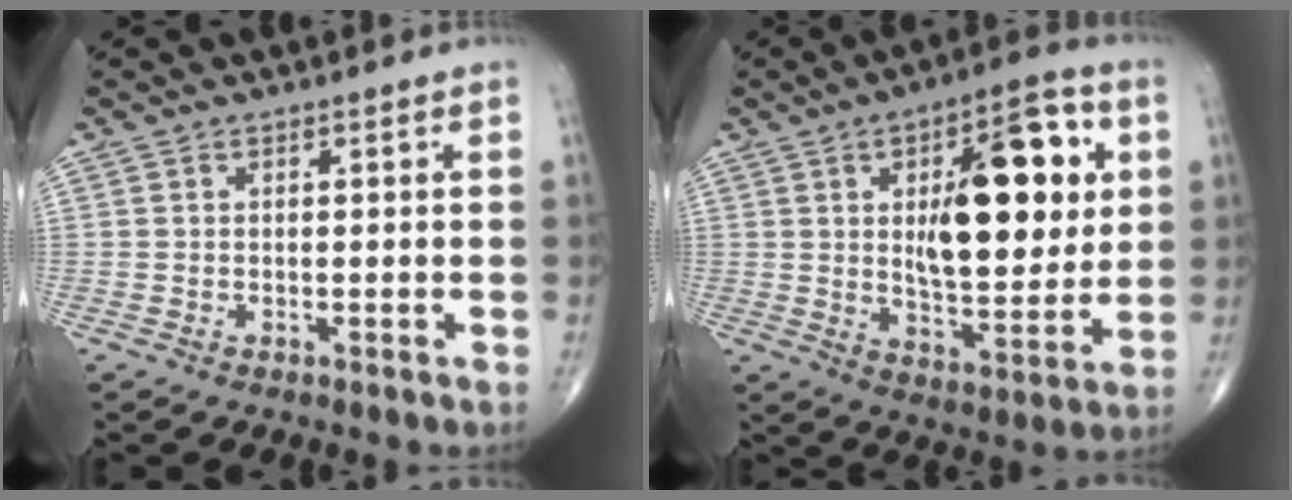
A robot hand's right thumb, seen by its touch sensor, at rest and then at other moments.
{"total": 20.7, "force": [4.5, 9.1, 18.0], "torque": [-0.215, -0.012, 0.067]}